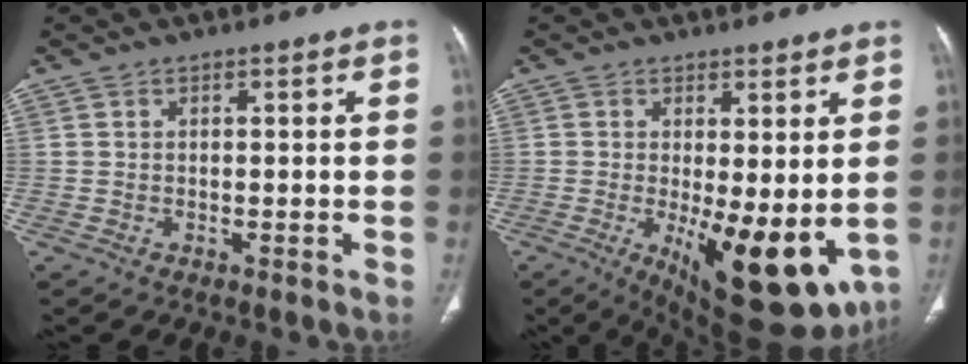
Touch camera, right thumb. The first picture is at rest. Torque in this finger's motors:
{"motor_torque": [2.33, 2.23, 0.09, 0.06, 0.48]}